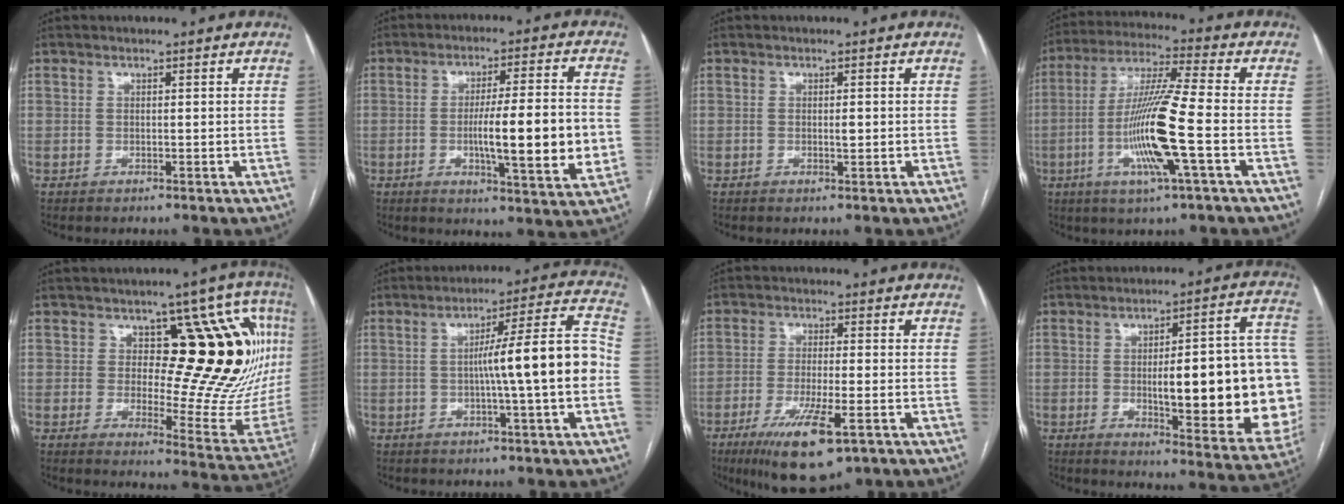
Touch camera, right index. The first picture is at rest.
{"total": 13.7, "force": [-1.8, 1.2, 13.5], "torque": [-0.204, -0.007, -0.028]}
{"total": 1.0, "force": [0.0, 0.3, 0.9], "torque": [-0.015, -0.001, 0.001]}
{"total": 14.0, "force": [-3.5, -0.4, 13.5], "torque": [-0.272, -0.009, -0.074]}
{"total": 22.0, "force": [4.5, 8.7, 19.7], "torque": [-0.202, 0.012, 0.069]}
{"total": 12.0, "force": [-1.7, -0.7, 11.9], "torque": [-0.177, 0.020, -0.030]}
{"total": 11.3, "force": [-6.0, 2.3, 9.3], "torque": [-0.165, -0.026, -0.094]}
{"total": 23.9, "force": [-1.9, 5.0, 23.3], "torque": [-0.223, 0.023, -0.009]}